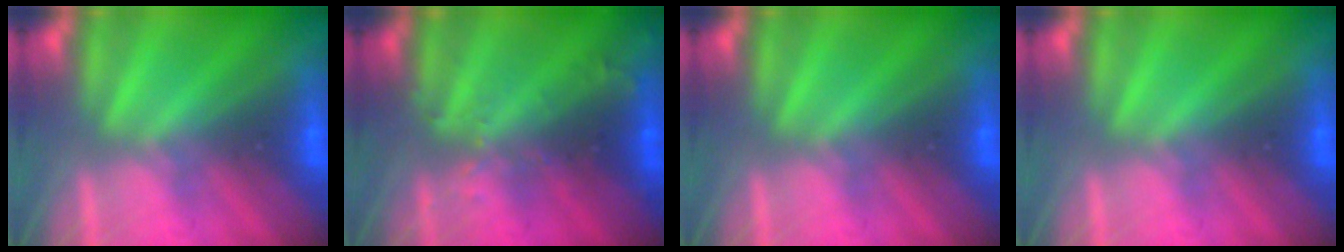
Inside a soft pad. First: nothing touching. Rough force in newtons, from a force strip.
{"total": 2.9}
{"total": 0.0}
{"total": 0.0}